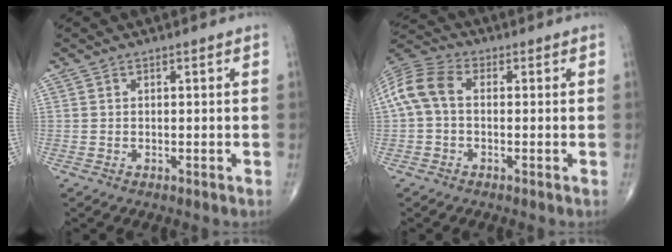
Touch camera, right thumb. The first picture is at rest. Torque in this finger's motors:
{"motor_torque": [-0.22, 0.72, 0.44, -0.40, 0.09]}